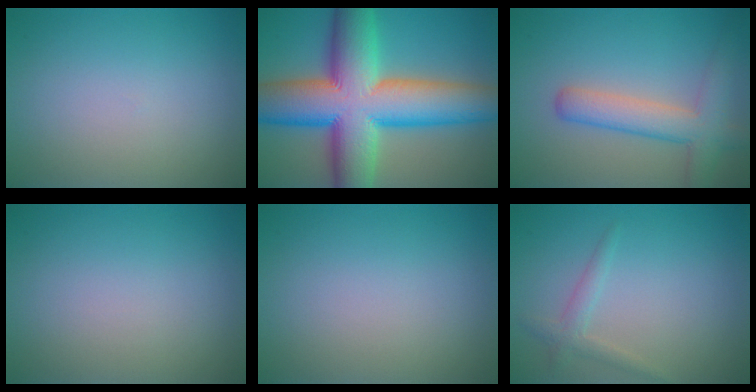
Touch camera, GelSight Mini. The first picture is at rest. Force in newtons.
{"total": 16.5, "press": 16.5, "slide": 0.4}
{"total": 3.8, "press": 3.8, "slide": 0.4}
{"total": 0.0}
{"total": 0.0}
{"total": 1.6, "press": 1.6, "slide": 0.1}